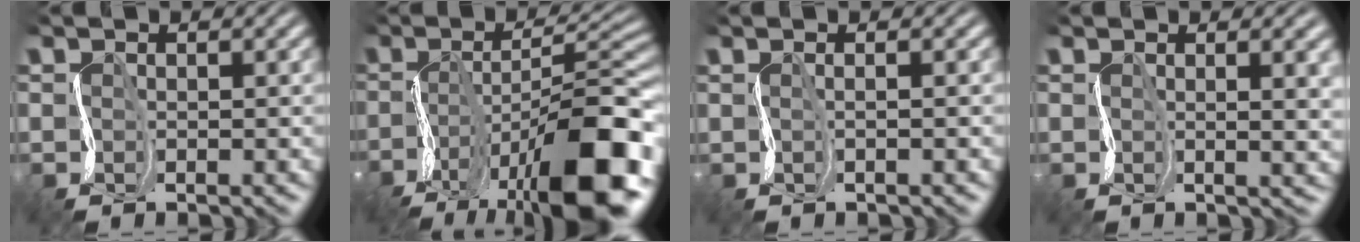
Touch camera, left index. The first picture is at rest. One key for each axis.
{"total": 13.7, "fx": -6.7, "fy": 5.3, "fz": 10.6, "tx": -0.154, "ty": 0.012, "tz": -0.113}
{"total": 1.6, "fx": 0.6, "fy": 0.7, "fz": 1.2, "tx": -0.009, "ty": 0.010, "tz": -0.003}
{"total": 4.9, "fx": 1.0, "fy": 2.3, "fz": 4.2, "tx": -0.019, "ty": 0.006, "tz": 0.015}